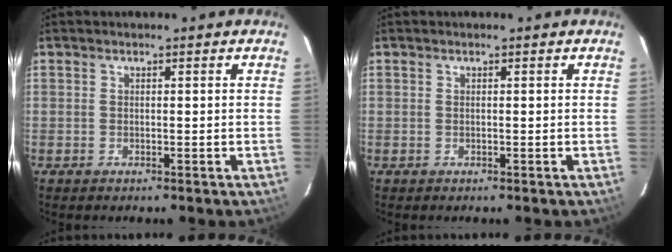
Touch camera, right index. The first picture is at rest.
{"total": 0.0}